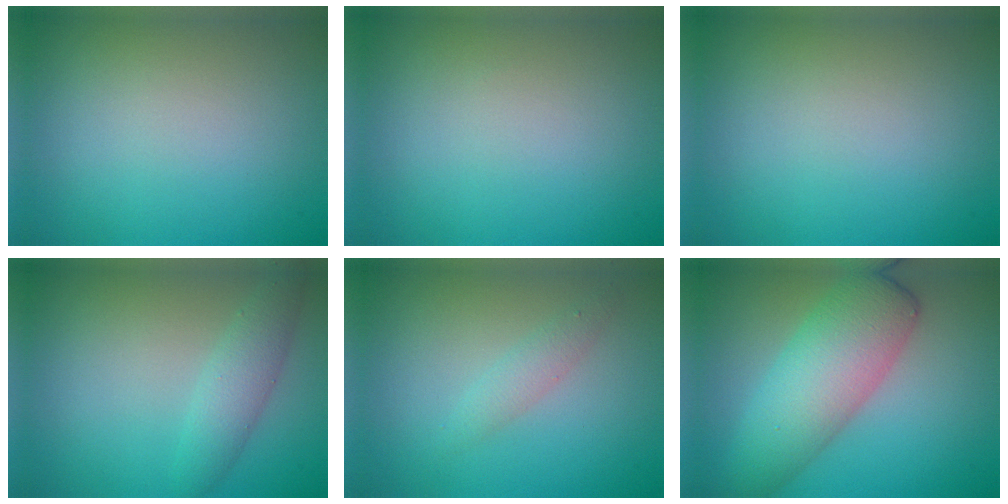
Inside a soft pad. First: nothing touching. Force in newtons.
{"total": 0.0}
{"total": 0.0}
{"total": 2.6, "press": 2.6, "slide": 0.1}
{"total": 1.5, "press": 1.5, "slide": 0.0}
{"total": 7.6, "press": 7.6, "slide": 0.2}